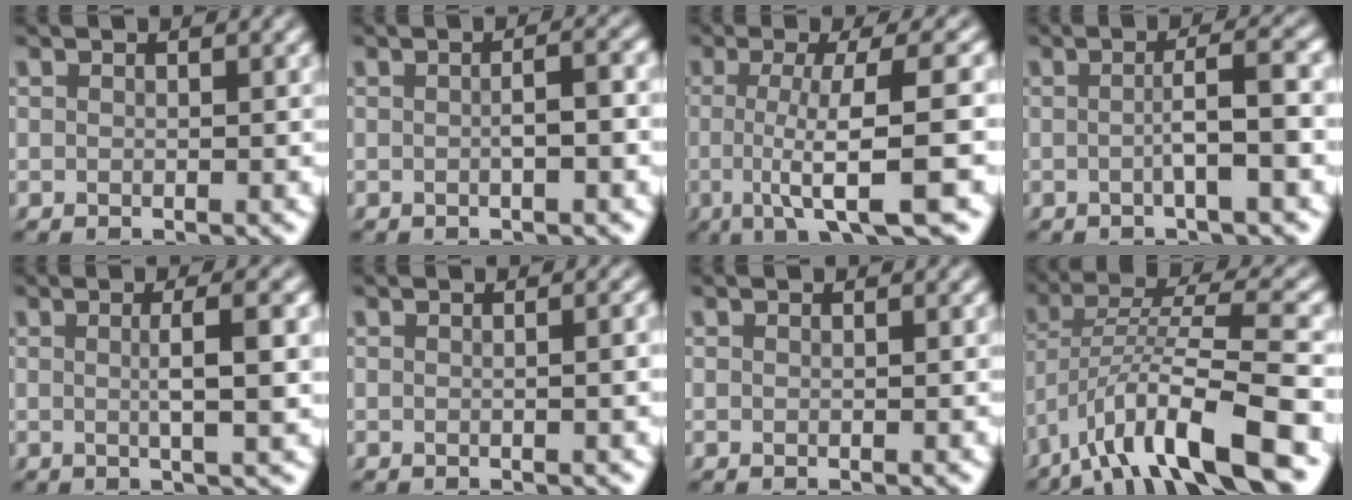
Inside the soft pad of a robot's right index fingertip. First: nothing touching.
{"total": 1.9, "force": [-0.2, 0.4, 1.9], "torque": [-0.022, 0.003, -0.005]}
{"total": 7.3, "force": [-2.1, 0.9, 7.0], "torque": [-0.118, -0.019, -0.023]}
{"total": 2.8, "force": [-0.7, -0.3, 2.7], "torque": [-0.041, 0.004, -0.015]}
{"total": 2.6, "force": [0.5, -0.4, 2.5], "torque": [-0.038, 0.001, 0.007]}
{"total": 1.0, "force": [0.0, 0.1, 1.0], "torque": [-0.010, 0.007, -0.003]}
{"total": 0.0}
{"total": 9.3, "force": [-3.7, 4.0, 7.5], "torque": [-0.147, -0.015, -0.051]}